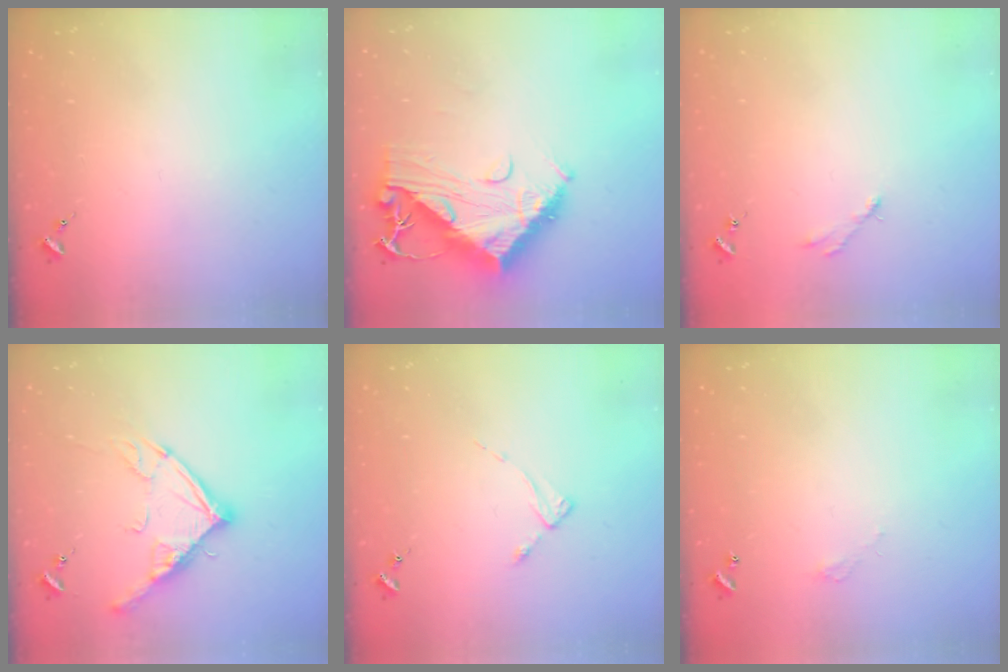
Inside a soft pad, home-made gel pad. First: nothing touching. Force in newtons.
{"total": 14.5, "press": 14.4, "slide": 1.6}
{"total": 2.5, "press": 2.5, "slide": 0.3}
{"total": 14.5, "press": 14.4, "slide": 1.4}
{"total": 2.6, "press": 2.6, "slide": 0.3}
{"total": 2.7, "press": 2.7, "slide": 0.2}